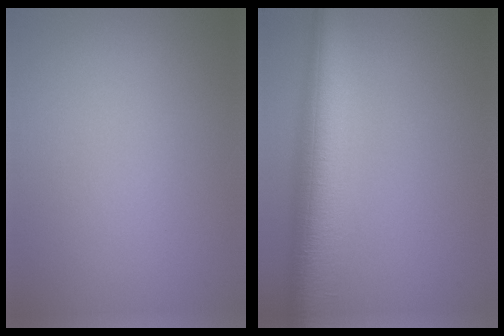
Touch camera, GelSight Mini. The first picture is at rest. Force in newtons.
{"total": 9.3, "press": 9.3, "slide": 0.4}